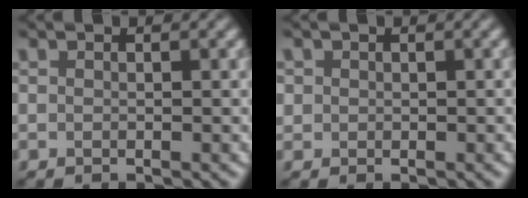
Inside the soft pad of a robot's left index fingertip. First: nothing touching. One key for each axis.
{"total": 0.8, "fx": 0.2, "fy": 0.8, "fz": 0.1, "tx": -0.002, "ty": -0.001, "tz": 0.006}